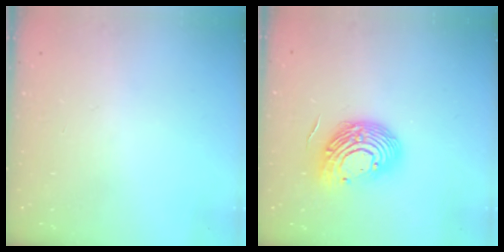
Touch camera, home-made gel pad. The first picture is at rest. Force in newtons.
{"total": 13.8, "press": 13.7, "slide": 1.8}